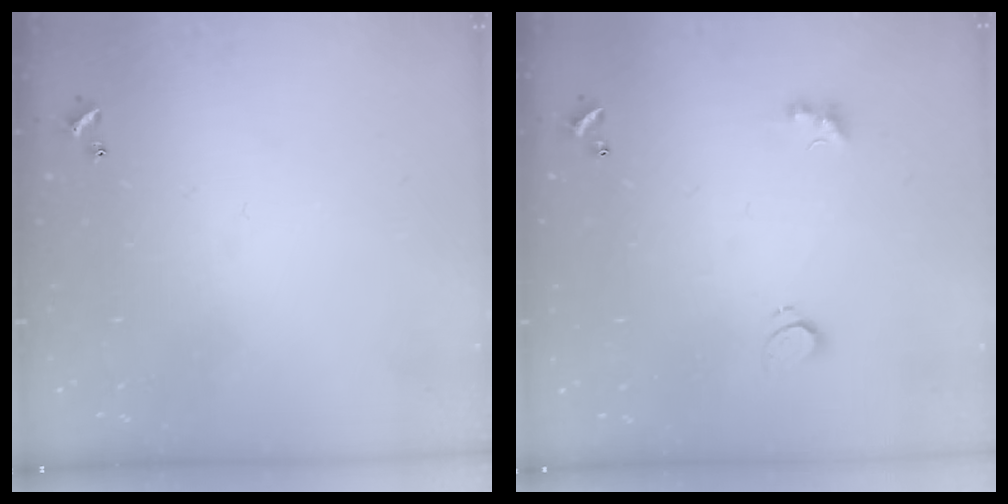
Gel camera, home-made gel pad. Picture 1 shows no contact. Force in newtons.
{"total": 3.0, "press": 2.7, "slide": 1.1}